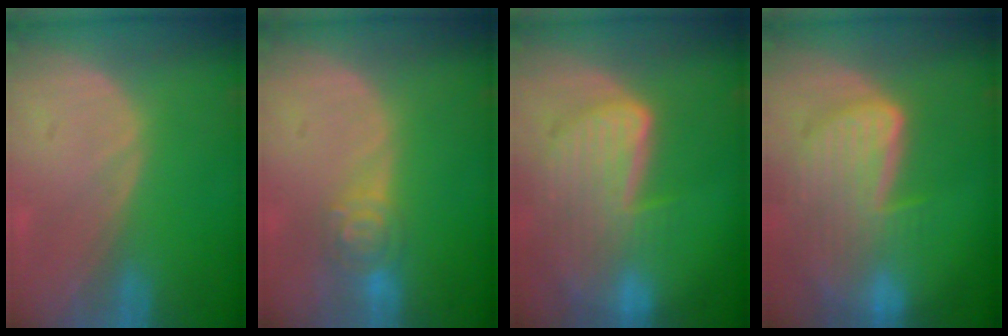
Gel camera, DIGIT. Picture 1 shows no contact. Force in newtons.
{"total": 4.7, "press": 4.2, "slide": 2.2}
{"total": 9.1, "press": 8.0, "slide": 4.5}
{"total": 9.1, "press": 8.0, "slide": 4.5}